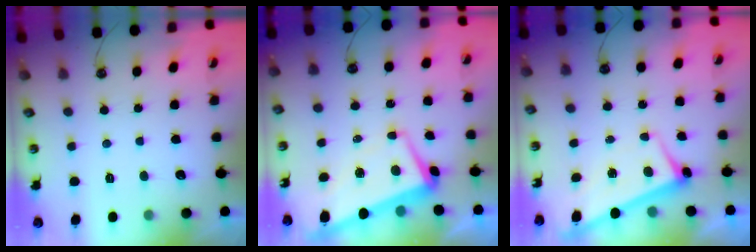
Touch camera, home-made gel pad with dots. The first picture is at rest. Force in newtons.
{"total": 1.7, "press": 0.4, "slide": 1.7}
{"total": 2.8, "press": 2.8, "slide": 0.3}